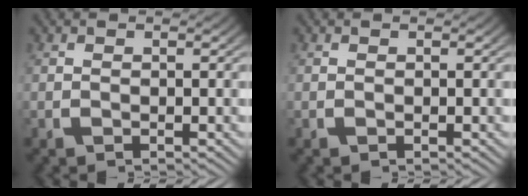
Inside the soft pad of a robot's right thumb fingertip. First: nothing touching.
{"total": 0.0}